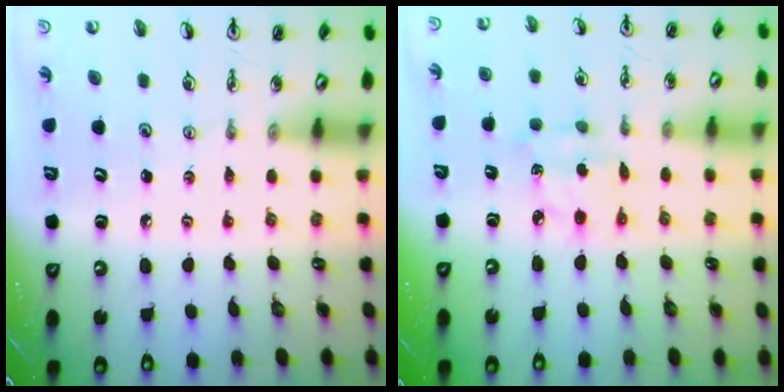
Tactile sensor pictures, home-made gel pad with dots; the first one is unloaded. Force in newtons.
{"total": 3.3, "press": 3.3, "slide": 0.1}